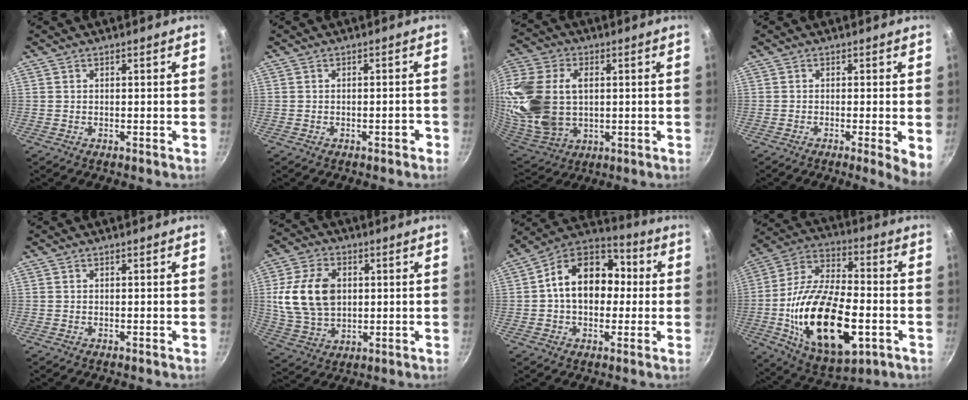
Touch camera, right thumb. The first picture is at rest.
{"total": 1.7, "force": [-1.0, 0.7, 1.2], "torque": [-0.011, 0.015, -0.008]}
{"total": 23.5, "force": [2.6, 16.2, 16.8], "torque": [-0.373, 0.002, 0.058]}
{"total": 4.5, "force": [-1.0, 0.5, 4.4], "torque": [-0.050, -0.004, -0.013]}
{"total": 0.0}
{"total": 14.6, "force": [2.0, 10.2, 10.2], "torque": [-0.180, -0.001, 0.045]}
{"total": 16.6, "force": [1.0, 12.0, 11.3], "torque": [-0.139, 0.040, -0.003]}
{"total": 24.3, "force": [-6.0, 12.8, 19.8], "torque": [-0.331, 0.020, -0.089]}